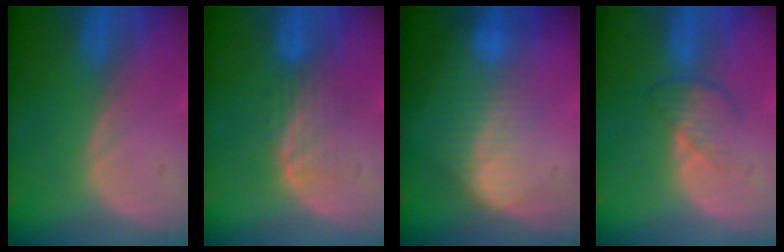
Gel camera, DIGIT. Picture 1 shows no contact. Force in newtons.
{"total": 4.6, "press": 4.0, "slide": 2.3}
{"total": 7.1, "press": 6.5, "slide": 2.9}
{"total": 3.8, "press": 3.4, "slide": 1.6}